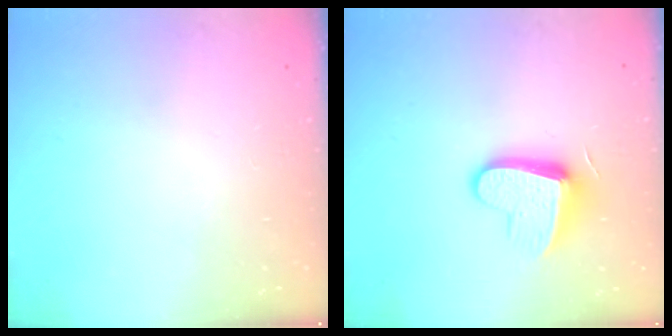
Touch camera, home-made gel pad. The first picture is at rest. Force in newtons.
{"total": 11.6, "press": 11.6, "slide": 0.5}